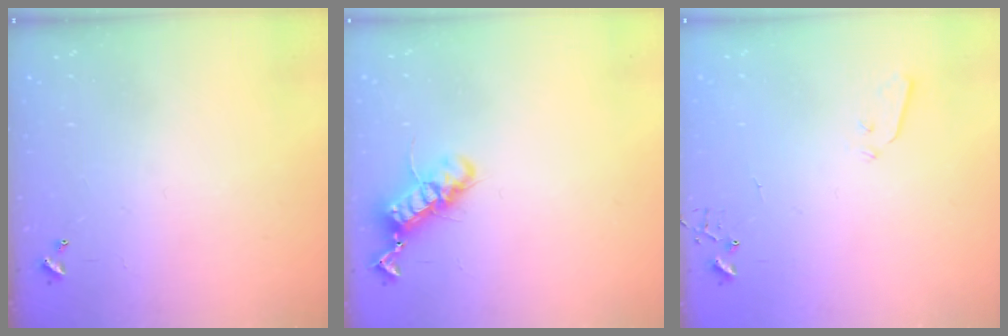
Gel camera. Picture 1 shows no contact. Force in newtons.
{"total": 12.5, "press": 12.5, "slide": 0.9}
{"total": 3.5, "press": 3.4, "slide": 0.6}